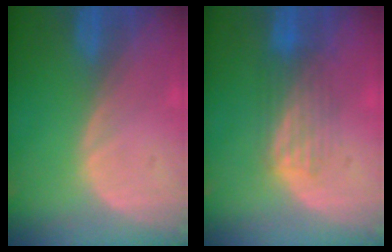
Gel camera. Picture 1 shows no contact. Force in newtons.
{"total": 4.3, "press": 4.3, "slide": 0.2}